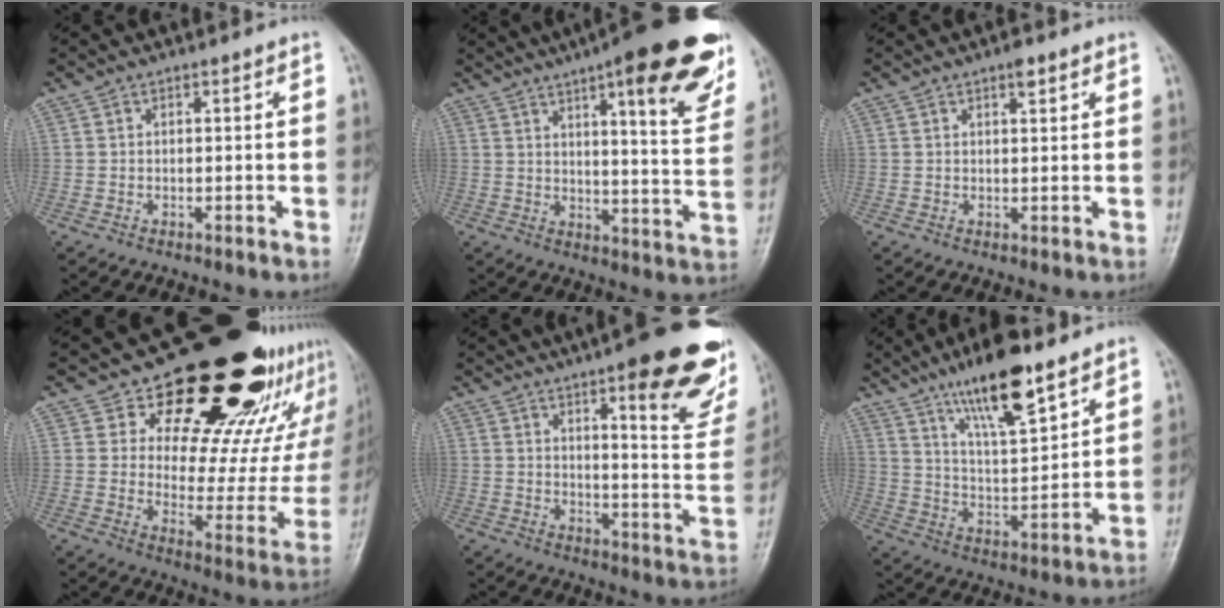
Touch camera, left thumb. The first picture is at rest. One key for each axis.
{"total": 23.3, "fx": 13.3, "fy": 5.3, "fz": 18.4, "tx": -0.223, "ty": -0.045, "tz": 0.172}
{"total": 2.4, "fx": 1.5, "fy": 0.9, "fz": 1.6, "tx": -0.021, "ty": -0.006, "tz": 0.021}
{"total": 27.6, "fx": 18.6, "fy": 13.0, "fz": 15.7, "tx": -0.167, "ty": -0.104, "tz": 0.254}
{"total": 23.2, "fx": 13.5, "fy": 5.9, "fz": 17.9, "tx": -0.199, "ty": -0.060, "tz": 0.174}
{"total": 15.5, "fx": 10.4, "fy": 4.1, "fz": 10.8, "tx": -0.166, "ty": -0.057, "tz": 0.186}